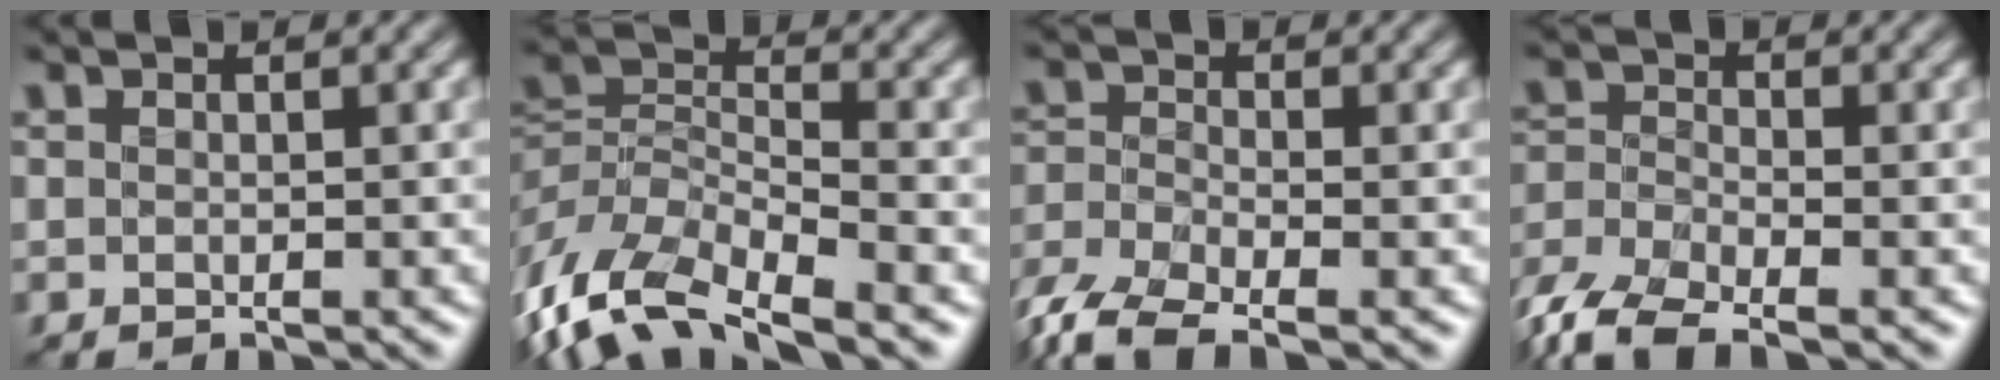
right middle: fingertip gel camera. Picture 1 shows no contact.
{"total": 9.2, "force": [-6.2, 3.2, 5.9], "torque": [-0.115, -0.006, -0.128]}
{"total": 6.2, "force": [-4.6, 2.1, 3.6], "torque": [-0.084, -0.017, -0.101]}
{"total": 7.0, "force": [-5.4, 2.3, 3.9], "torque": [-0.079, -0.018, -0.115]}